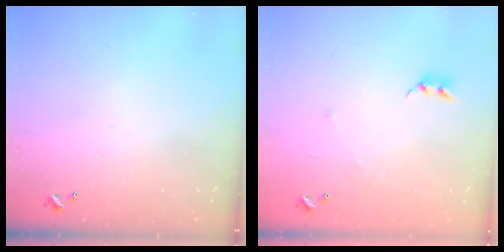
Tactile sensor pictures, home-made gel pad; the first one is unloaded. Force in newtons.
{"total": 5.5, "press": 5.5, "slide": 0.7}